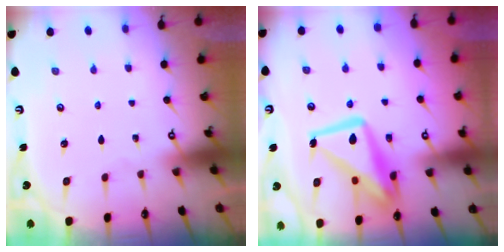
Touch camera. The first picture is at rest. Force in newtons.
{"total": 15.8, "press": 15.7, "slide": 1.8}